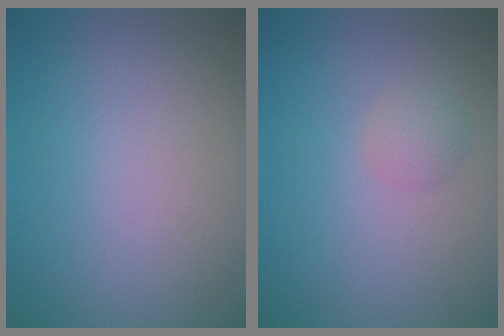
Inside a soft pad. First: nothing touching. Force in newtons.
{"total": 1.3, "press": 1.3, "slide": 0.0}